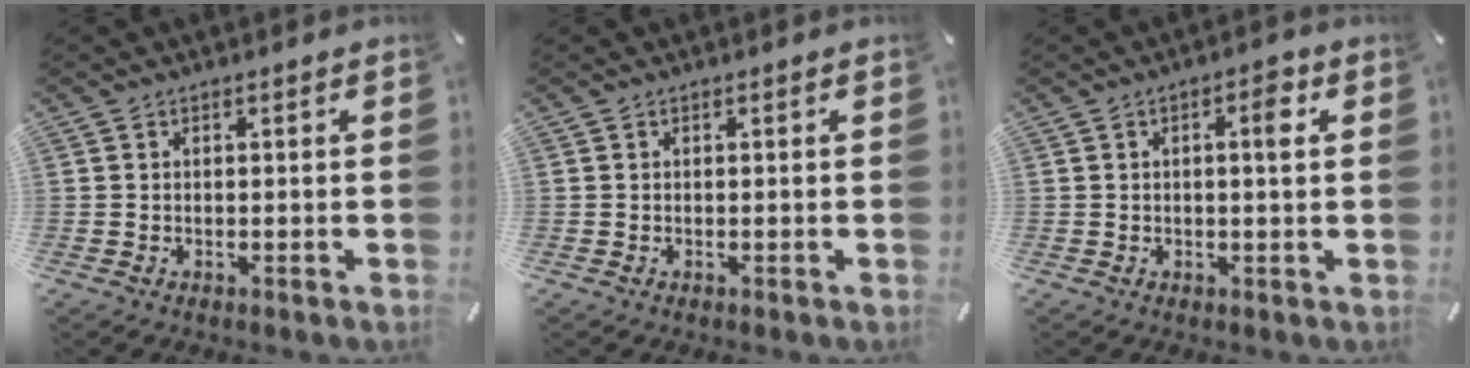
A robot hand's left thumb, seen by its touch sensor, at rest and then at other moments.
{"total": 0.0}
{"total": 4.1, "force": [1.0, 1.1, 3.8], "torque": [-0.044, -0.003, 0.005]}